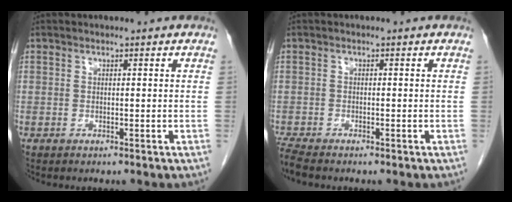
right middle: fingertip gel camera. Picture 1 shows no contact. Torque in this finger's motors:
{"motor_torque": [0.39, -0.26, -0.01, 0.02]}